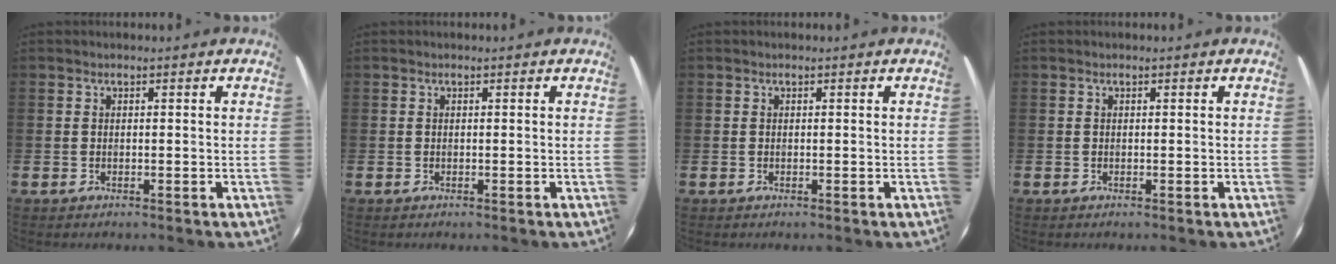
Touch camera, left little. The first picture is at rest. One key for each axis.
{"total": 0.0}
{"total": 0.0}
{"total": 0.0}